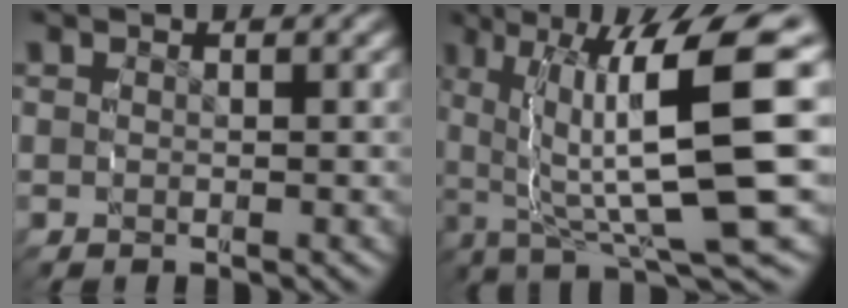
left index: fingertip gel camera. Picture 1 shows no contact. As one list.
[{"total": 14.5, "force": [0.1, 6.2, 13.0], "torque": [-0.180, 0.009, 0.002]}]